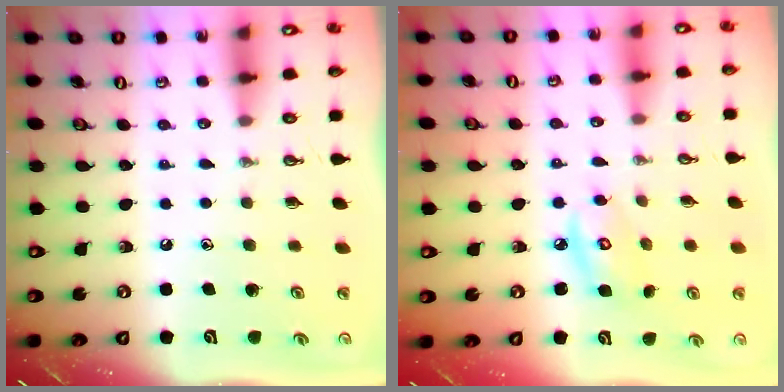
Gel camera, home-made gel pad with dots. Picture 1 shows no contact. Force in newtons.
{"total": 6.2, "press": 6.2, "slide": 0.2}